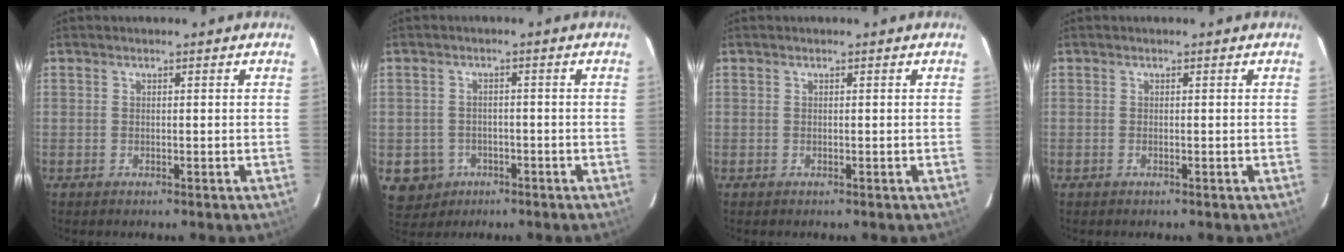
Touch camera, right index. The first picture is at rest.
{"total": 6.2, "force": [-2.3, 5.7, 1.1], "torque": [-0.036, 0.014, -0.025]}
{"total": 0.0}
{"total": 0.0}